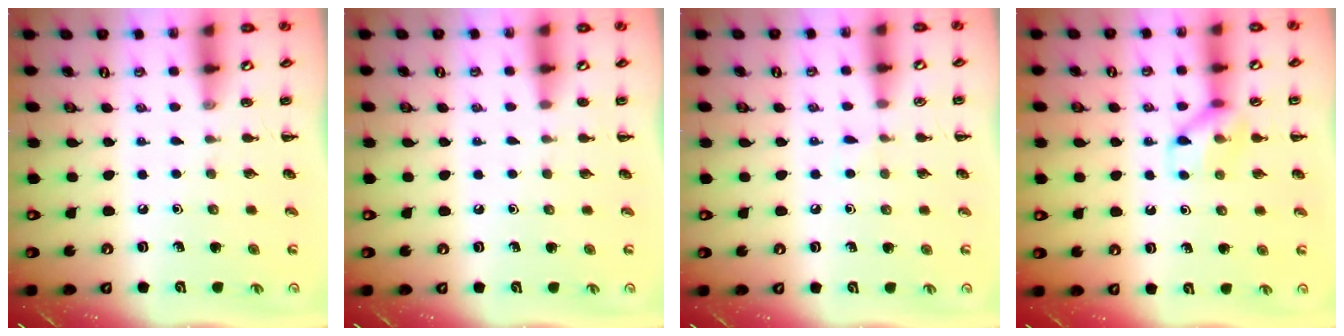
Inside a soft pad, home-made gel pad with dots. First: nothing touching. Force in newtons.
{"total": 0.5, "press": 0.5, "slide": 0.1}
{"total": 4.1, "press": 3.9, "slide": 1.3}
{"total": 9.6, "press": 9.6, "slide": 0.7}